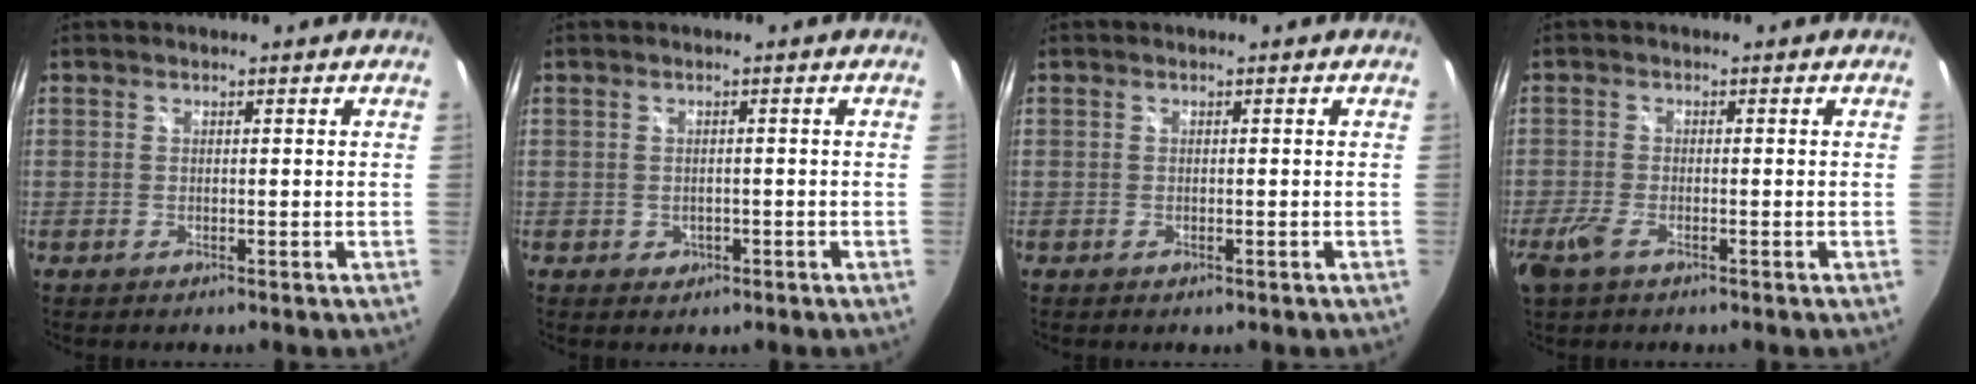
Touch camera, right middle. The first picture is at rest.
{"total": 1.7, "force": [-0.5, 1.5, 0.6], "torque": [-0.010, 0.000, -0.001]}
{"total": 0.0}
{"total": 3.4, "force": [-2.1, 1.3, 2.4], "torque": [-0.060, -0.009, -0.040]}